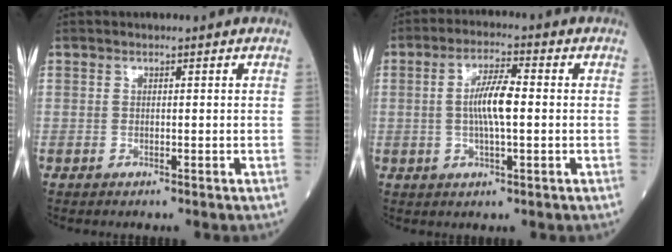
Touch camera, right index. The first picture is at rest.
{"total": 6.5, "force": [0.1, 1.1, 6.4], "torque": [-0.124, 0.007, -0.003]}